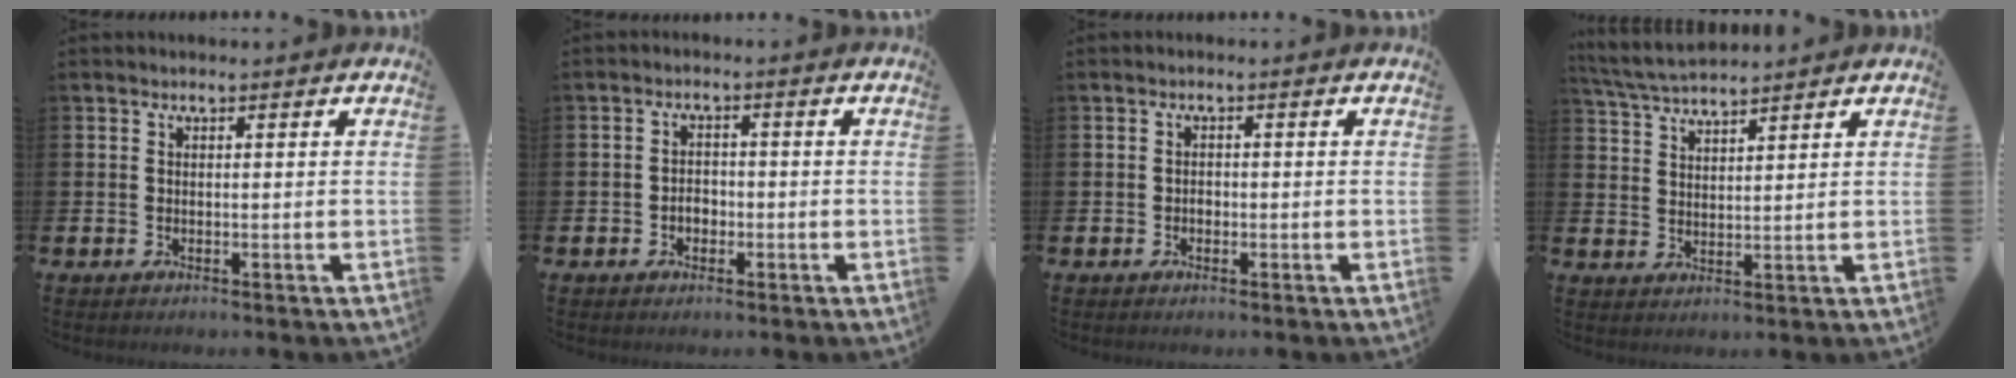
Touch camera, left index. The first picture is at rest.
{"total": 2.2, "force": [-0.9, 1.7, 1.2], "torque": [-0.015, 0.001, -0.021]}
{"total": 1.0, "force": [-0.4, 0.7, 0.5], "torque": [-0.009, 0.003, -0.009]}
{"total": 4.6, "force": [4.5, 0.4, 1.2], "torque": [-0.044, -0.018, 0.082]}